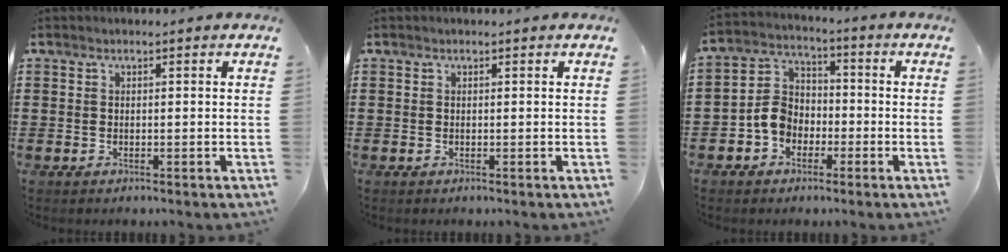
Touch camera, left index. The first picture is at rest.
{"total": 0.0}
{"total": 6.1, "force": [-2.6, 4.9, 2.6], "torque": [-0.075, 0.013, -0.056]}